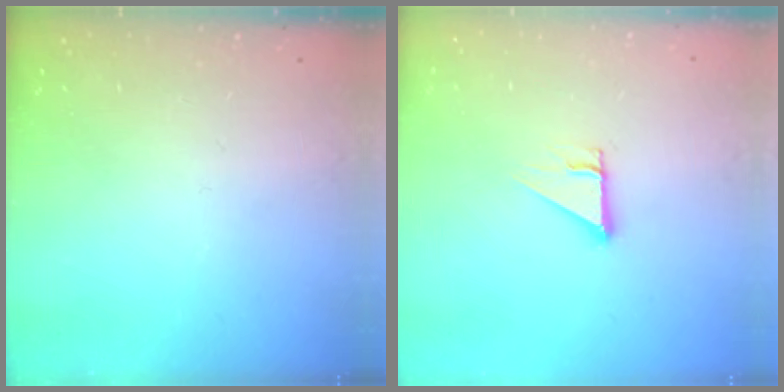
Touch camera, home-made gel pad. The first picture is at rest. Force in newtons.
{"total": 2.7, "press": 2.7, "slide": 0.0}